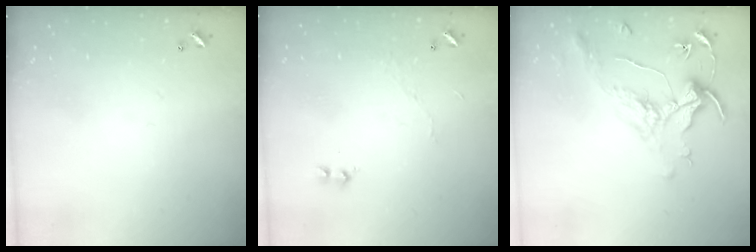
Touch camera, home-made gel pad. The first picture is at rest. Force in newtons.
{"total": 6.0, "press": 6.0, "slide": 0.6}
{"total": 1.6, "press": 1.4, "slide": 0.7}